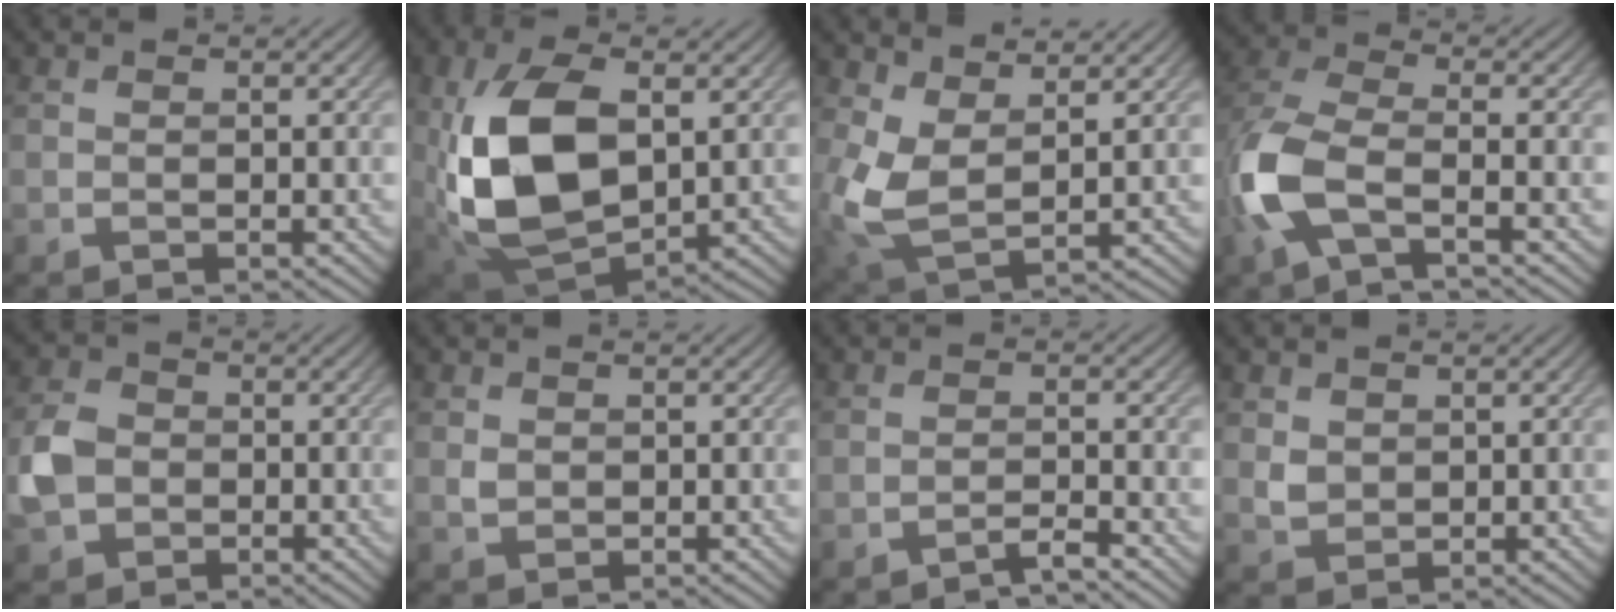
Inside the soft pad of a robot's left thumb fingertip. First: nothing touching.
{"total": 13.4, "force": [1.0, 7.9, 10.7], "torque": [-0.241, -0.008, 0.031]}
{"total": 7.4, "force": [2.6, 3.9, 5.7], "torque": [-0.148, -0.009, 0.048]}
{"total": 8.7, "force": [-3.1, 3.7, 7.2], "torque": [-0.181, -0.006, -0.084]}
{"total": 5.0, "force": [-1.0, 4.3, 2.5], "torque": [-0.066, -0.002, -0.029]}
{"total": 1.2, "force": [0.6, 0.9, 0.5], "torque": [-0.013, -0.001, 0.014]}
{"total": 2.2, "force": [-1.8, 0.1, 1.2], "torque": [-0.013, 0.007, -0.045]}
{"total": 2.2, "force": [1.1, 1.7, 0.9], "torque": [-0.025, -0.004, 0.025]}